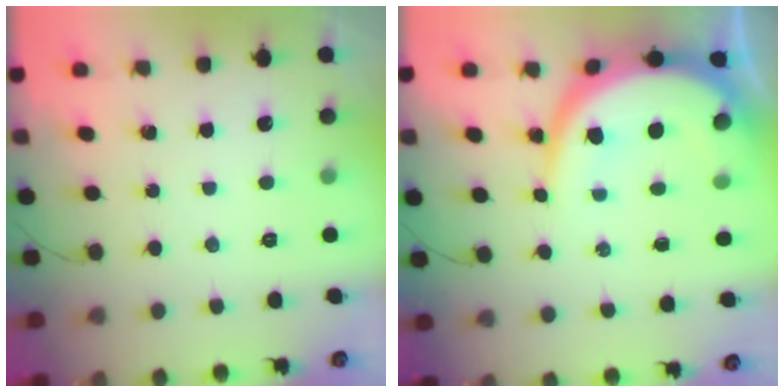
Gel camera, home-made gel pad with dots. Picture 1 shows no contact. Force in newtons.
{"total": 13.8, "press": 13.8, "slide": 1.3}